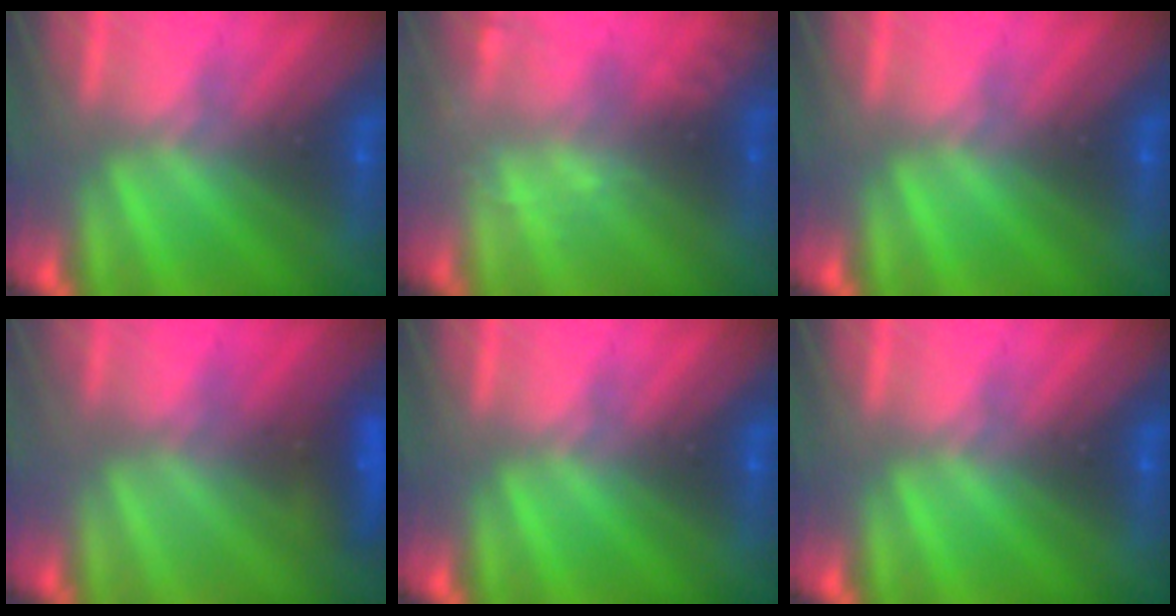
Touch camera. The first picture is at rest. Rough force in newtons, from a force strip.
{"total": 2.1}
{"total": 0.0}
{"total": 2.9}
{"total": 0.0}
{"total": 0.0}